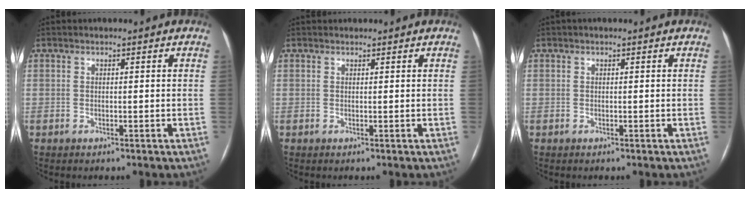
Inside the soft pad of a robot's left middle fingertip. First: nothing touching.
{"total": 0.9, "force": [0.8, 0.3, 0.0], "torque": [-0.004, 0.015, 0.015]}
{"total": 0.0}